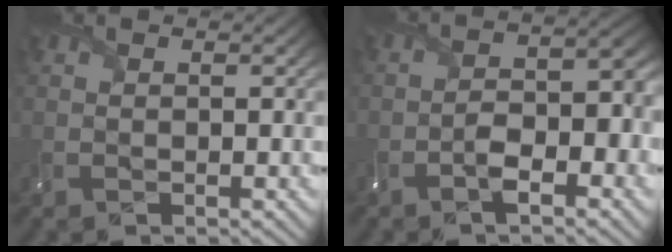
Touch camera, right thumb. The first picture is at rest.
{"total": 6.1, "force": [-2.8, 2.8, 4.7], "torque": [-0.076, 0.000, -0.055]}